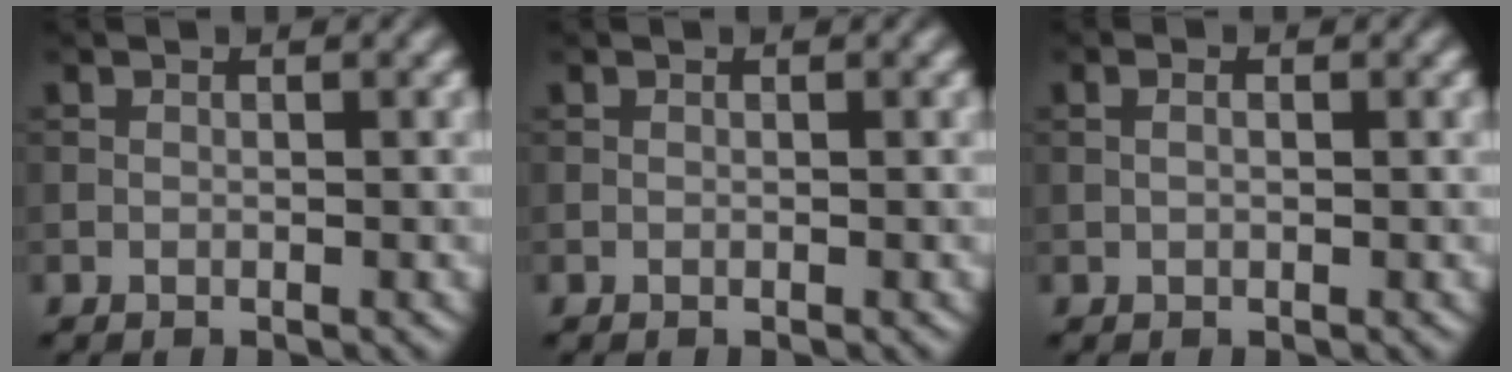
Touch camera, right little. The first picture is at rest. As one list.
[{"total": 0.0}, {"total": 1.6, "force": [0.6, 0.9, 1.2], "torque": [-0.014, 0.003, -0.005]}]